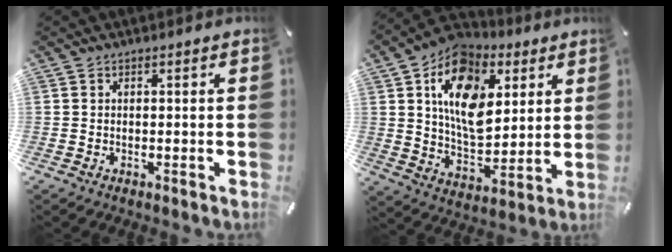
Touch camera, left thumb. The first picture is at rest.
{"total": 17.0, "force": [6.6, 11.6, 10.5], "torque": [-0.184, -0.024, 0.122]}